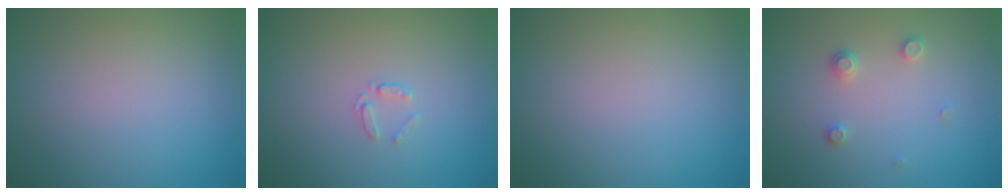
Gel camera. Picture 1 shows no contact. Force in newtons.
{"total": 0.7, "press": 0.5, "slide": 0.5}
{"total": 0.0}
{"total": 1.5, "press": 1.5, "slide": 0.2}